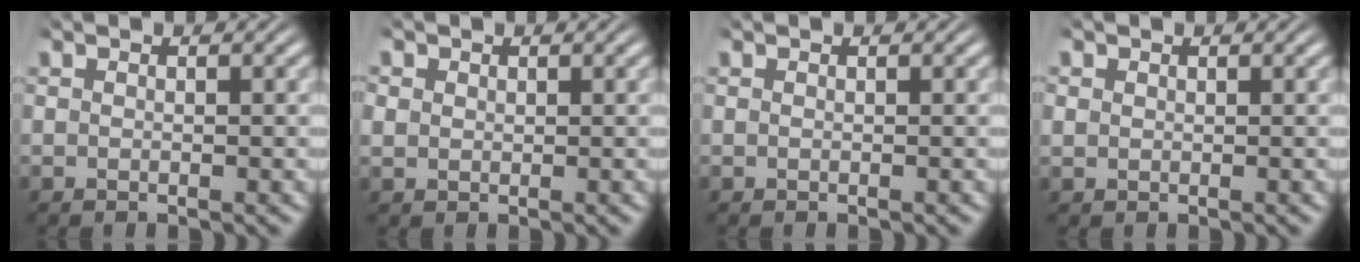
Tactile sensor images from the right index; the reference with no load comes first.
{"total": 1.4, "force": [0.4, 1.3, 0.3], "torque": [-0.015, -0.011, 0.015]}
{"total": 0.0}
{"total": 0.5, "force": [0.3, 0.4, 0.0], "torque": [-0.004, -0.009, 0.014]}